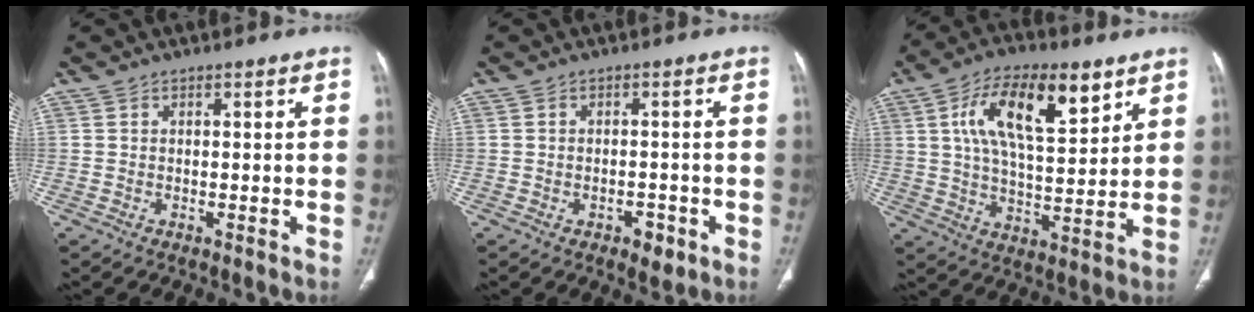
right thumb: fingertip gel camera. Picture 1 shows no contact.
{"total": 3.4, "force": [-1.7, 1.9, 2.3], "torque": [-0.023, 0.010, -0.017]}
{"total": 17.1, "force": [7.5, 7.4, 13.5], "torque": [-0.210, -0.018, 0.128]}